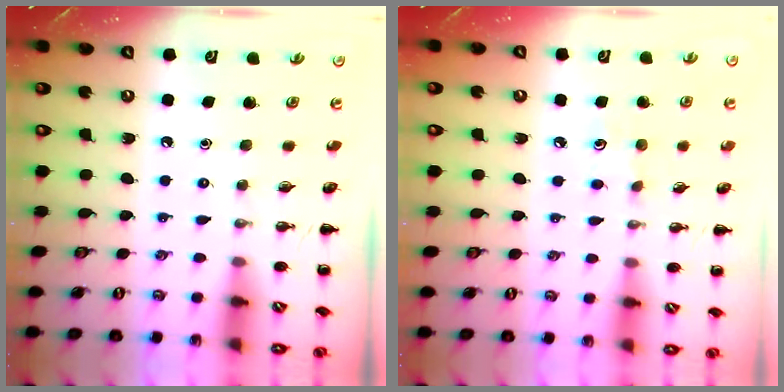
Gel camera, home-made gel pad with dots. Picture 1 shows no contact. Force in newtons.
{"total": 6.2, "press": 6.0, "slide": 1.6}